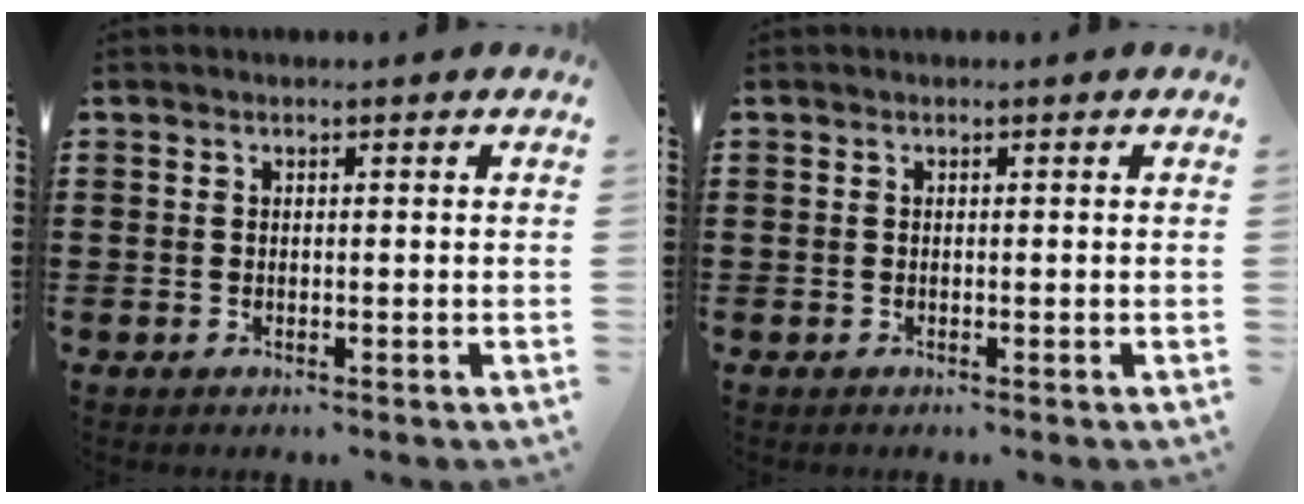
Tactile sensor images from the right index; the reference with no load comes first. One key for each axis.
{"total": 0.0}